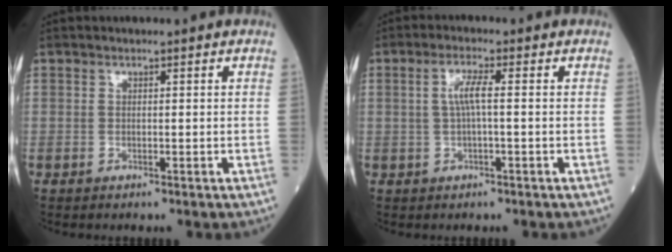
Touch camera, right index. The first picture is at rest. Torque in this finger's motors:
{"motor_torque": [0.10, -0.06, 0.10, 0.06]}